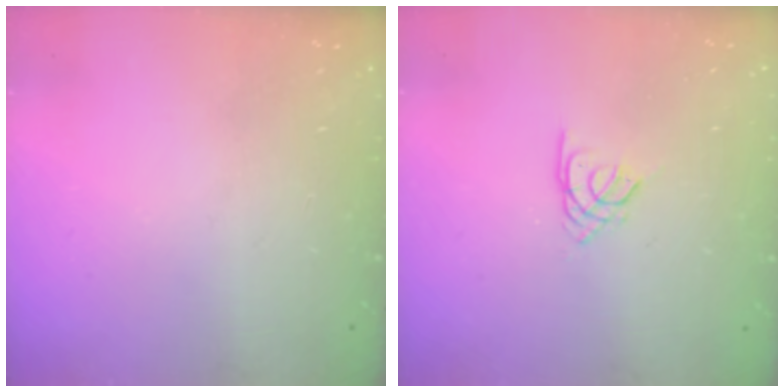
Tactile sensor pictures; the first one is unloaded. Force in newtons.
{"total": 2.5, "press": 2.4, "slide": 0.5}